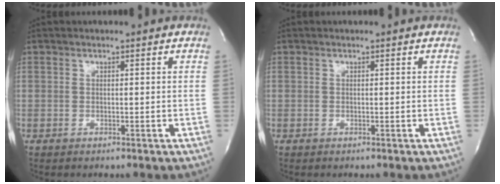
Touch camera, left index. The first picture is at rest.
{"total": 0.0}